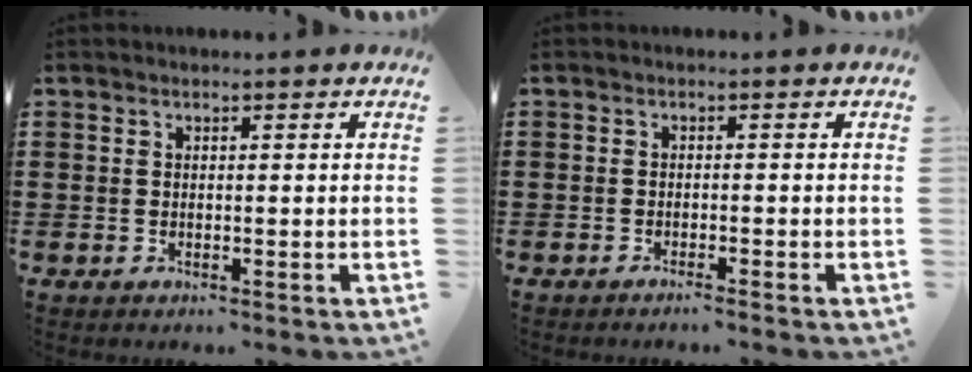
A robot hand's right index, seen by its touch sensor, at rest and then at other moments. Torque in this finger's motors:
{"motor_torque": [1.17, 0.96, -1.05, -0.19]}